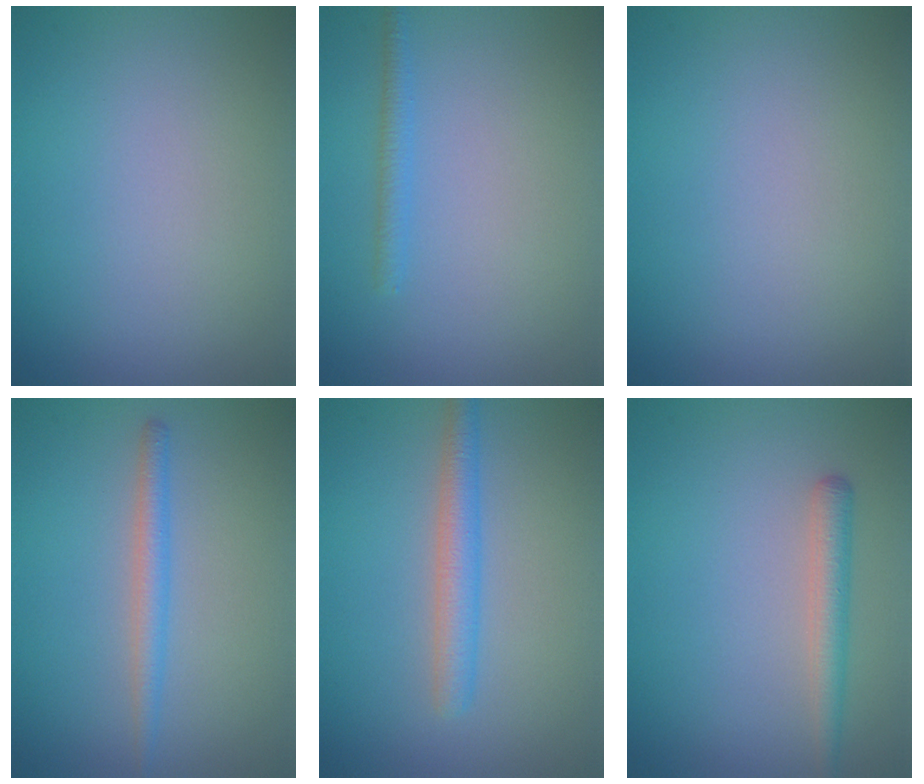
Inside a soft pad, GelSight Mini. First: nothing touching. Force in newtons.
{"total": 1.3, "press": 1.3, "slide": 0.1}
{"total": 0.0}
{"total": 2.1, "press": 2.1, "slide": 0.1}
{"total": 2.9, "press": 2.9, "slide": 0.0}
{"total": 2.2, "press": 2.2, "slide": 0.1}